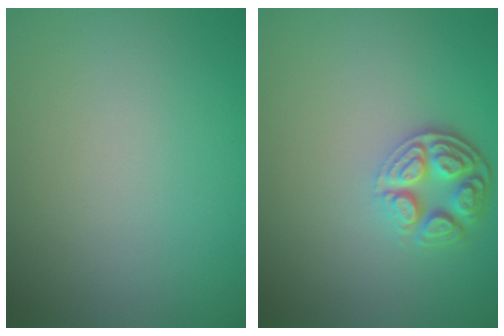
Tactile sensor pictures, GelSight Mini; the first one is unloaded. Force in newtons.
{"total": 4.0, "press": 3.2, "slide": 2.4}